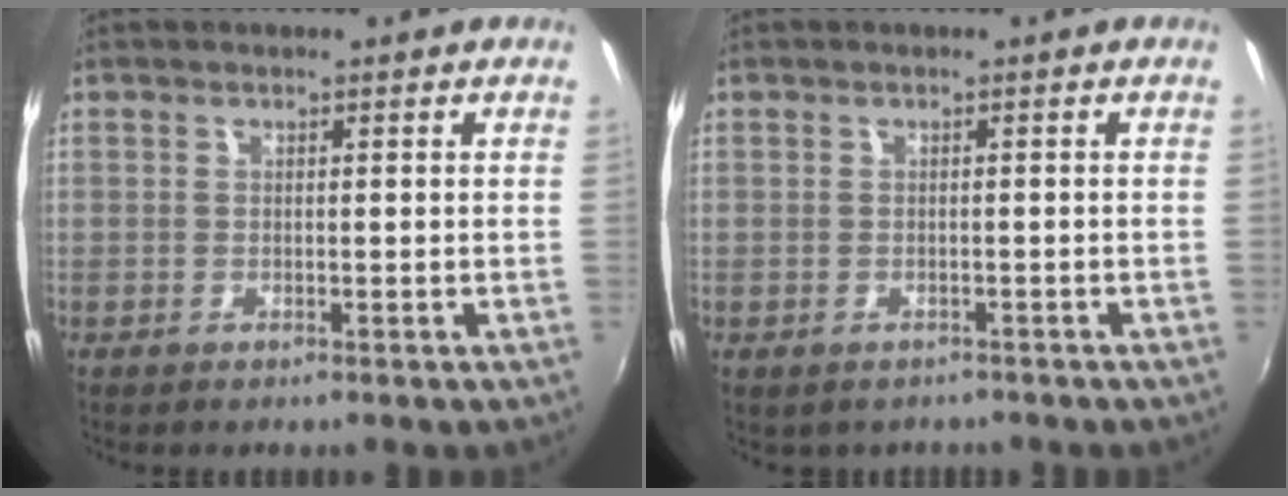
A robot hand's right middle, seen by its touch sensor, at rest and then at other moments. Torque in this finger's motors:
{"motor_torque": [0.40, -0.31, 0.00, 0.00]}